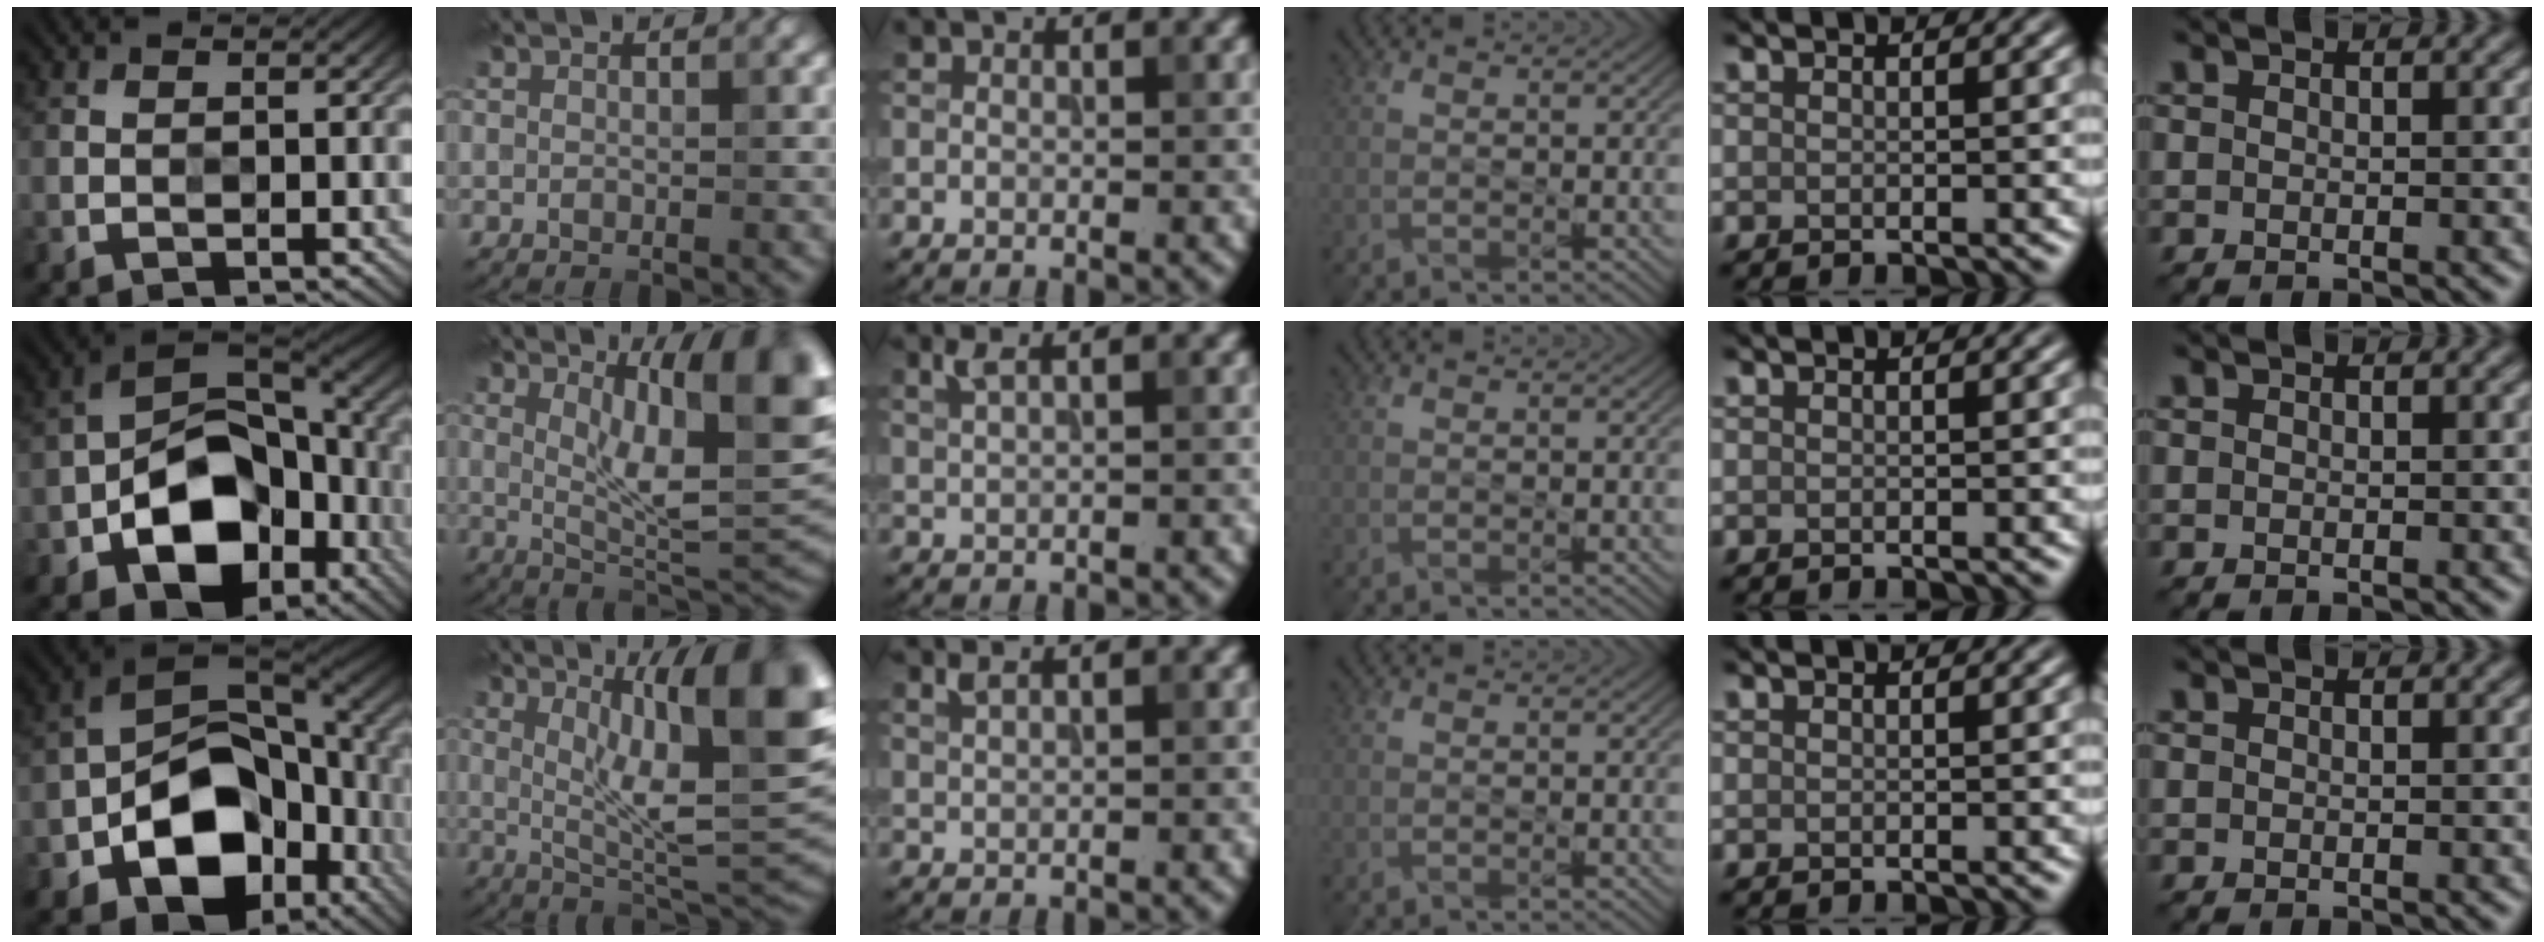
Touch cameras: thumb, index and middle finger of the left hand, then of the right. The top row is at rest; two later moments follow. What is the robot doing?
{"motion": "press", "object": "stopwatch"}